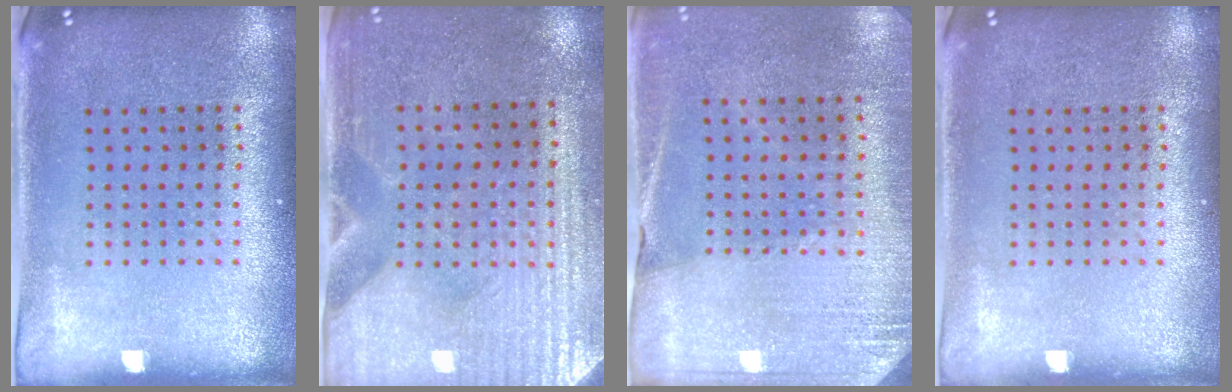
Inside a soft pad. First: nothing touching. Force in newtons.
{"total": 3.6, "press": 3.2, "slide": 1.6}
{"total": 2.6, "press": 2.5, "slide": 0.8}
{"total": 0.0}